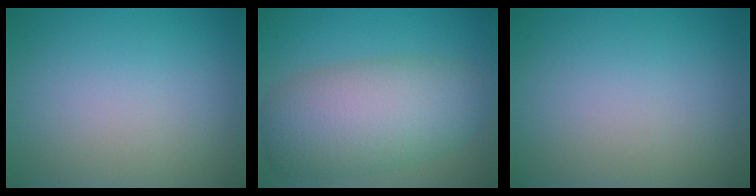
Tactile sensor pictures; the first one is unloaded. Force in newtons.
{"total": 8.2, "press": 8.2, "slide": 0.4}
{"total": 0.0}